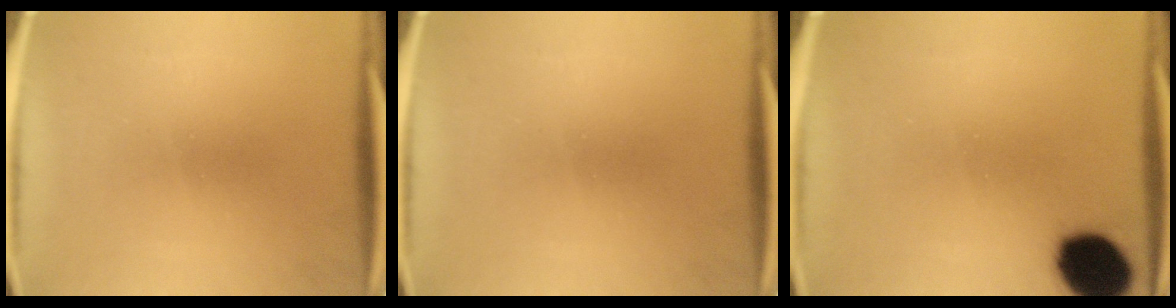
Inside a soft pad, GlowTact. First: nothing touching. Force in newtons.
{"total": 0.0}
{"total": 13.4}